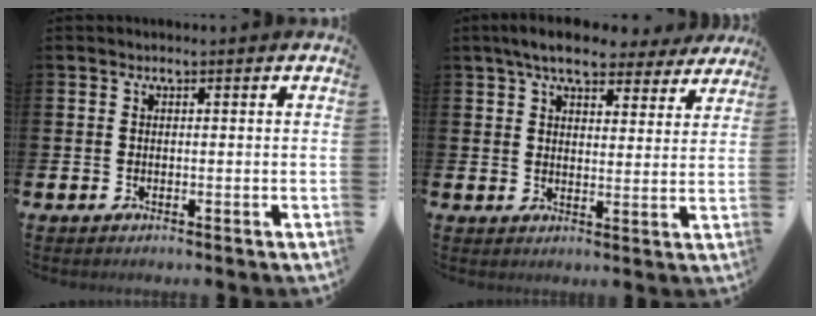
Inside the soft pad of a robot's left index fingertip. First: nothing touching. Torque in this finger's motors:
{"motor_torque": [0.50, -0.59, 0.92, 0.21]}